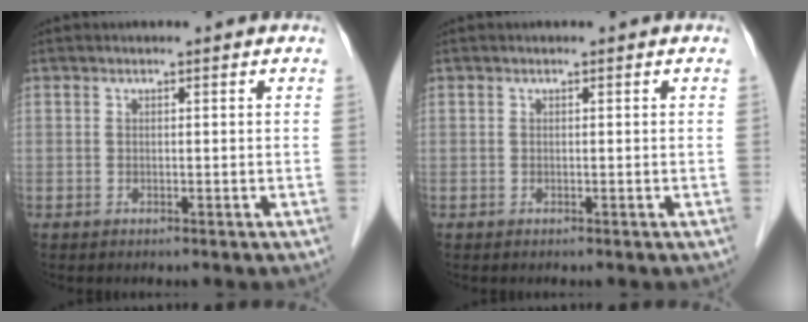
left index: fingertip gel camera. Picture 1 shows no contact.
{"total": 0.0}